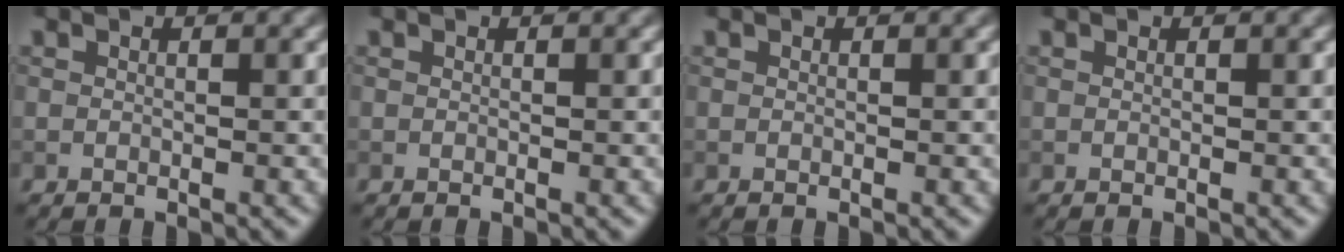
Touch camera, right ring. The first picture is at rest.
{"total": 0.0}
{"total": 0.0}
{"total": 0.0}